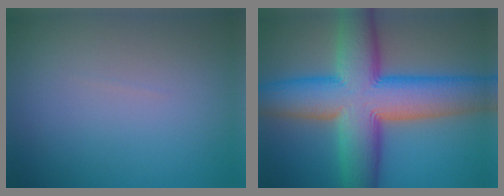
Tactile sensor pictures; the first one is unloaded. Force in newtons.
{"total": 14.0, "press": 14.0, "slide": 0.5}